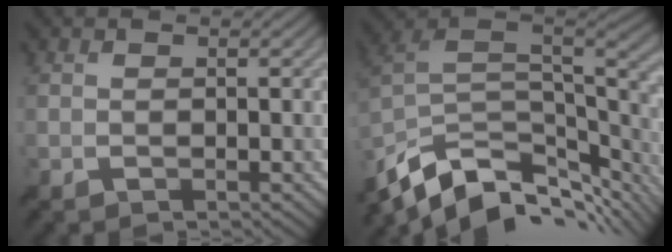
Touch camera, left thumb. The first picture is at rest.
{"total": 13.2, "force": [-7.4, 6.1, 9.1], "torque": [-0.223, -0.022, -0.118]}